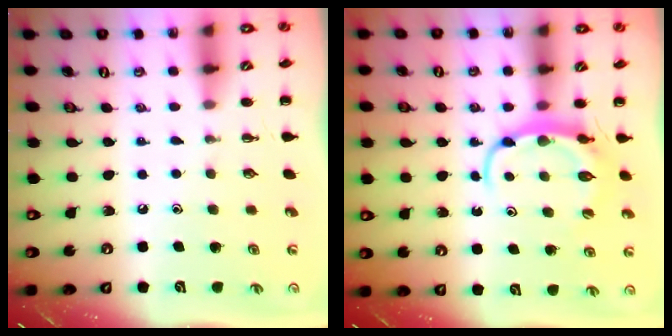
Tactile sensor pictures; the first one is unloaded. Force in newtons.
{"total": 6.4, "press": 6.3, "slide": 0.6}